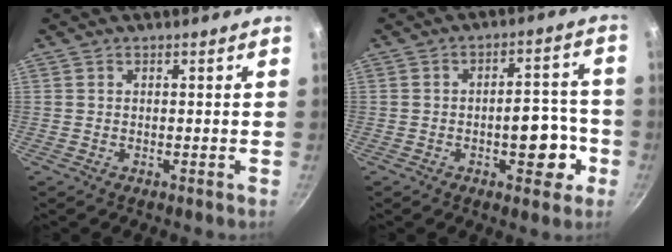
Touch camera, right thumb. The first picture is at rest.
{"total": 9.6, "force": [-3.2, 4.8, 7.7], "torque": [-0.063, 0.033, -0.039]}